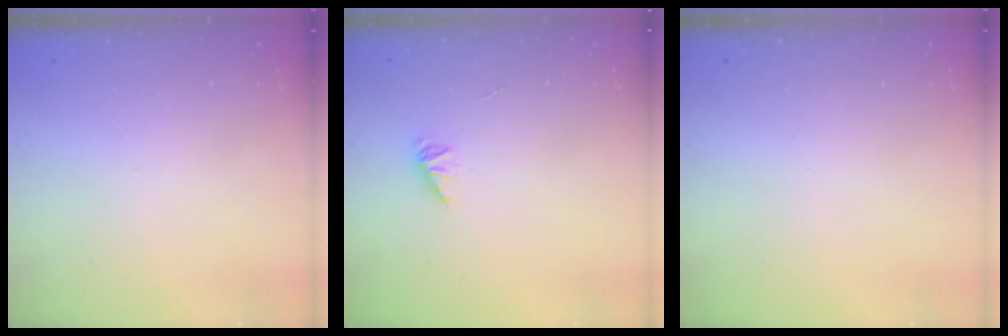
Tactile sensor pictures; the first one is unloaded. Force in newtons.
{"total": 2.1, "press": 2.0, "slide": 0.4}
{"total": 0.0}